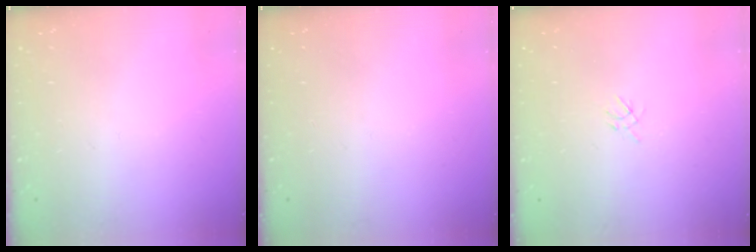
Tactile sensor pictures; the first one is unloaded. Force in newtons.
{"total": 0.0}
{"total": 2.2, "press": 2.2, "slide": 0.5}